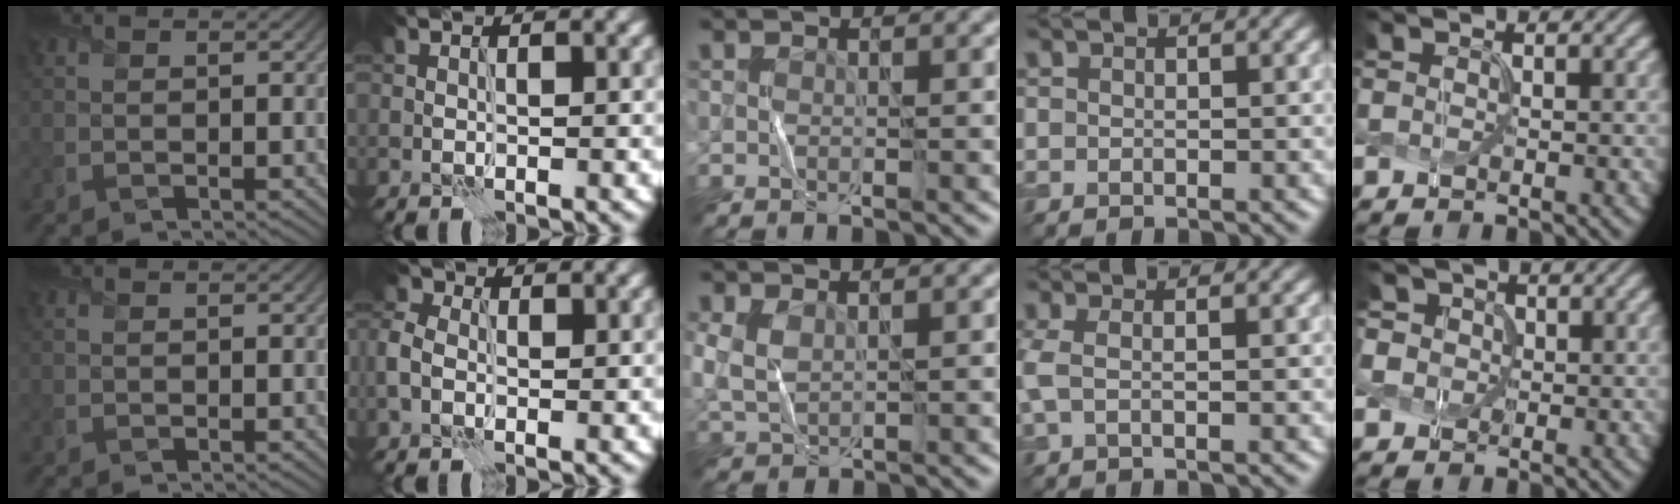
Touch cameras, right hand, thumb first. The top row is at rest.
{"index": {"total": 3.0, "force": [-0.4, 2.5, 1.6], "torque": [-0.048, 0.003, -0.012]}, "middle": {"total": 2.8, "force": [0.9, 1.8, 2.0], "torque": [-0.061, 0.003, 0.022]}, "ring": {"total": 1.8, "force": [0.1, 0.6, 1.7], "torque": [-0.043, 0.003, -0.002]}, "little": {"total": 5.2, "force": [2.0, 4.4, 1.9], "torque": [-0.039, 0.023, 0.007]}}